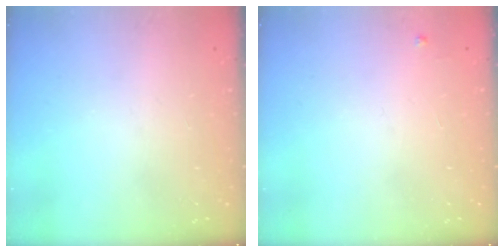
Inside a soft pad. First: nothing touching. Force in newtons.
{"total": 2.4, "press": 2.4, "slide": 0.4}